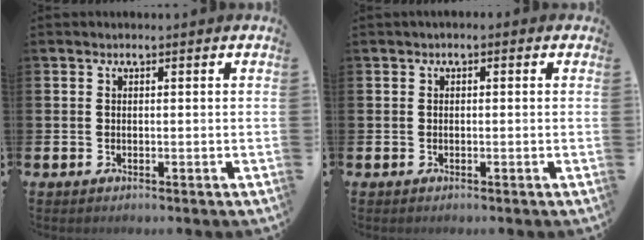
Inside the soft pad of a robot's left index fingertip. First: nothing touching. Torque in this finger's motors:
{"motor_torque": [1.06, -1.08, 0.31, 0.04]}